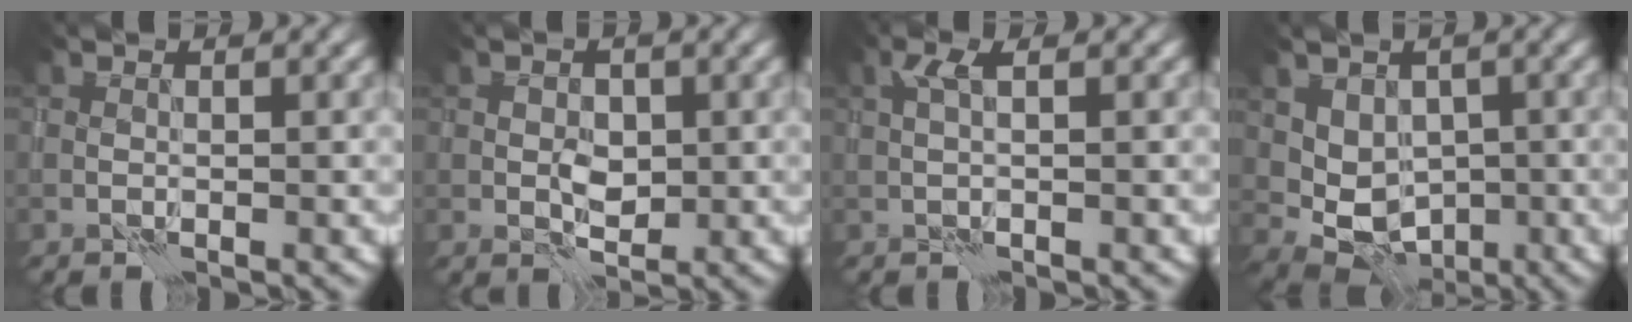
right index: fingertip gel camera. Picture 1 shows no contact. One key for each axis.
{"total": 2.0, "fx": 0.1, "fy": 1.5, "fz": 1.3, "tx": -0.018, "ty": -0.002, "tz": 0.004}
{"total": 1.3, "fx": 0.6, "fy": 0.2, "fz": 1.2, "tx": -0.022, "ty": 0.008, "tz": 0.007}
{"total": 5.3, "fx": 0.5, "fy": 4.3, "fz": 3.1, "tx": -0.045, "ty": -0.006, "tz": 0.023}